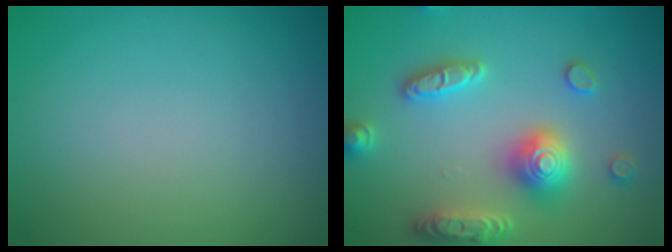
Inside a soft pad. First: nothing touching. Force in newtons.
{"total": 5.4, "press": 5.3, "slide": 0.9}